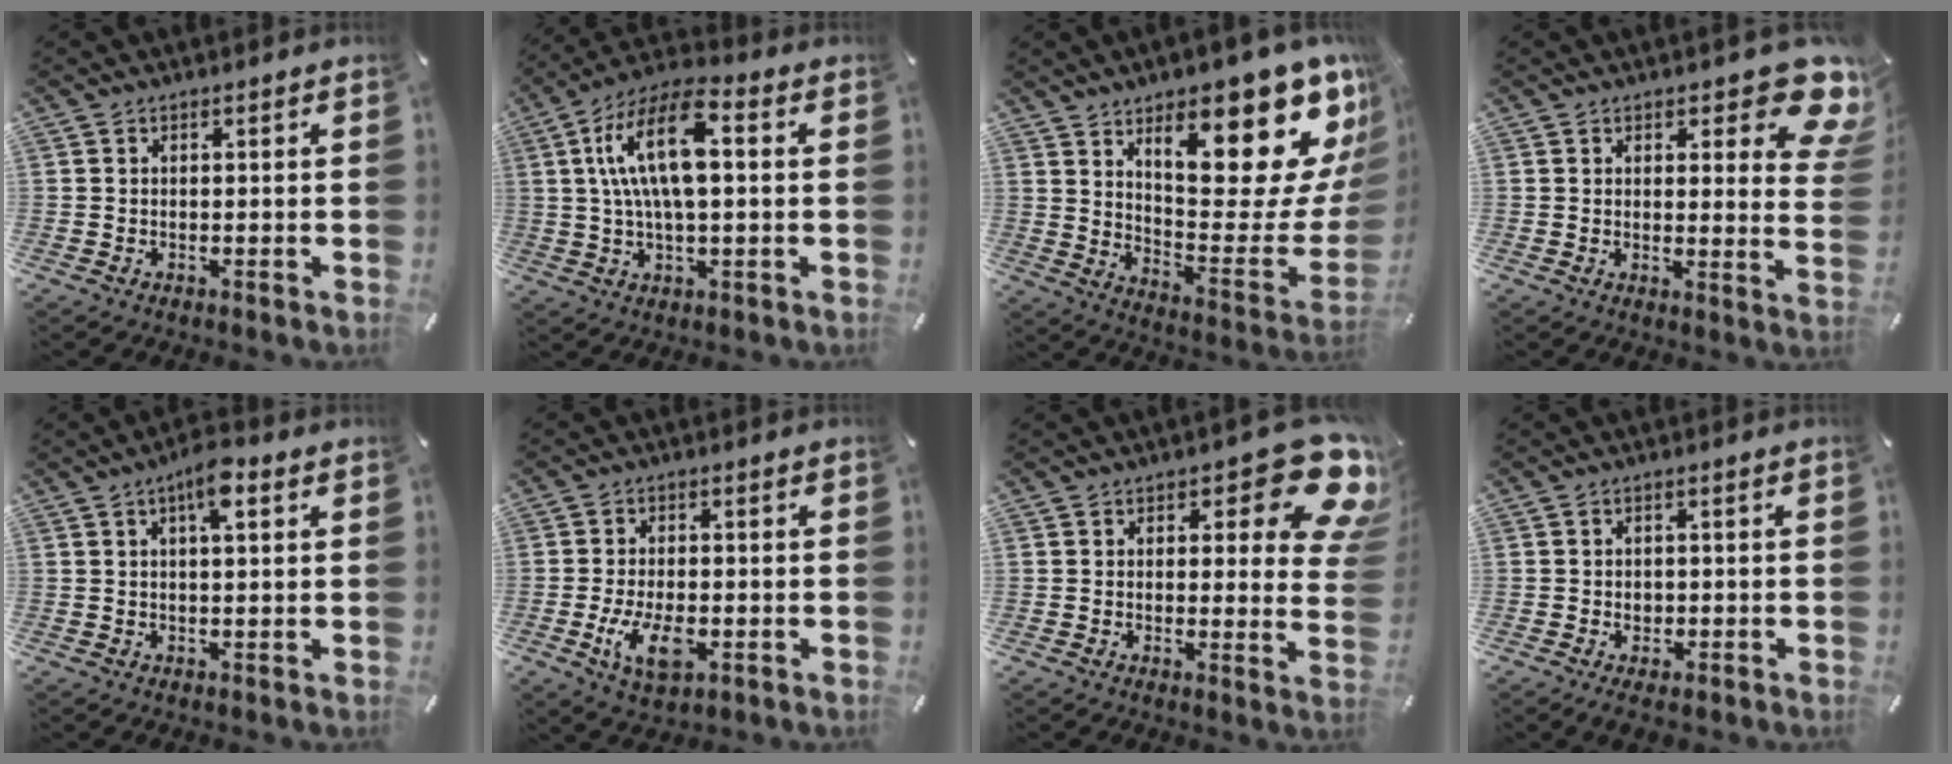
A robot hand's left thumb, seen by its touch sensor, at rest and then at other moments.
{"total": 15.0, "force": [2.7, 6.6, 13.1], "torque": [-0.278, 0.001, 0.046]}
{"total": 22.4, "force": [14.2, 8.2, 15.3], "torque": [-0.173, -0.118, 0.228]}
{"total": 11.5, "force": [7.2, 4.6, 7.7], "torque": [-0.079, -0.052, 0.121]}
{"total": 5.7, "force": [2.5, 1.7, 4.8], "torque": [-0.084, 0.002, 0.037]}
{"total": 8.5, "force": [-2.5, 4.4, 6.8], "torque": [-0.147, -0.006, -0.047]}
{"total": 14.9, "force": [7.3, 5.9, 11.5], "torque": [-0.142, -0.049, 0.123]}
{"total": 2.3, "force": [-0.7, 1.9, 1.2], "torque": [-0.023, 0.006, -0.015]}